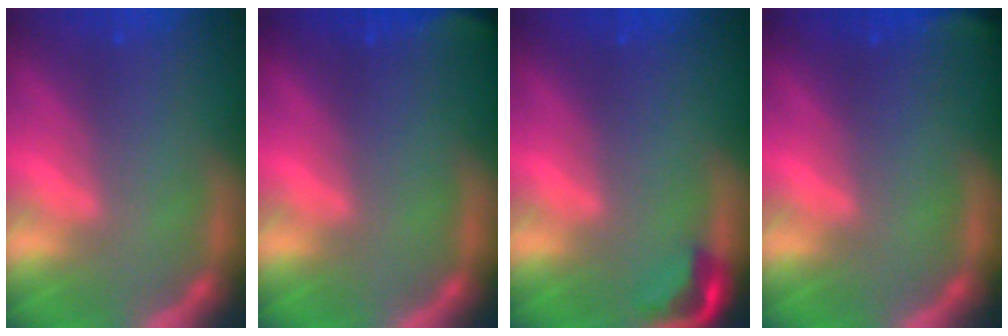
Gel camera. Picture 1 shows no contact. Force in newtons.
{"total": 2.4}
{"total": 2.4}
{"total": 1.9}